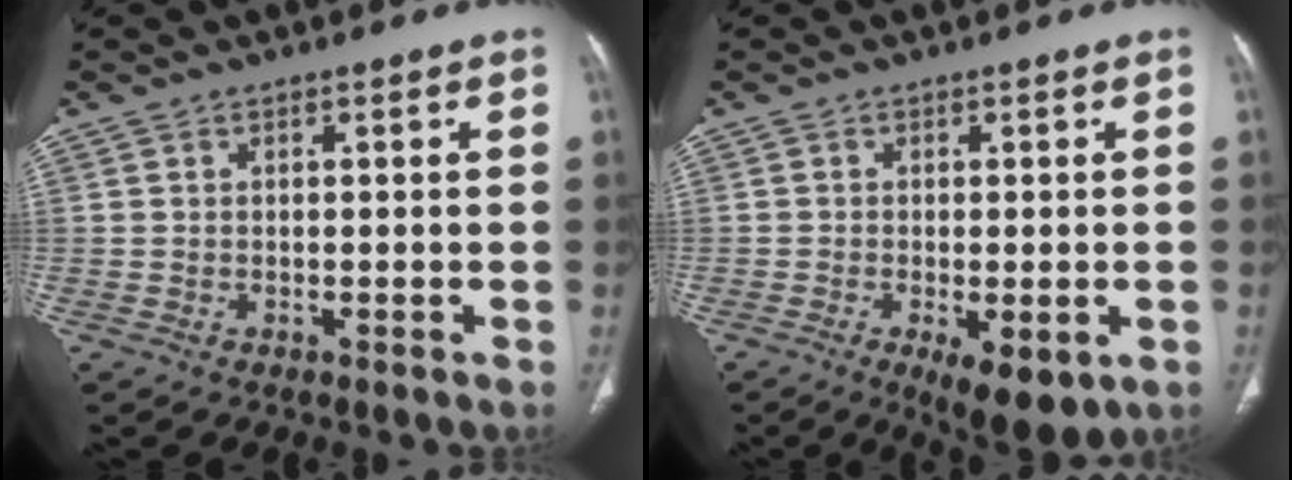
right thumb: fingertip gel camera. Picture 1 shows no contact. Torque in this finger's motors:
{"motor_torque": [-0.43, 0.65, -0.13, 0.03, 0.01]}